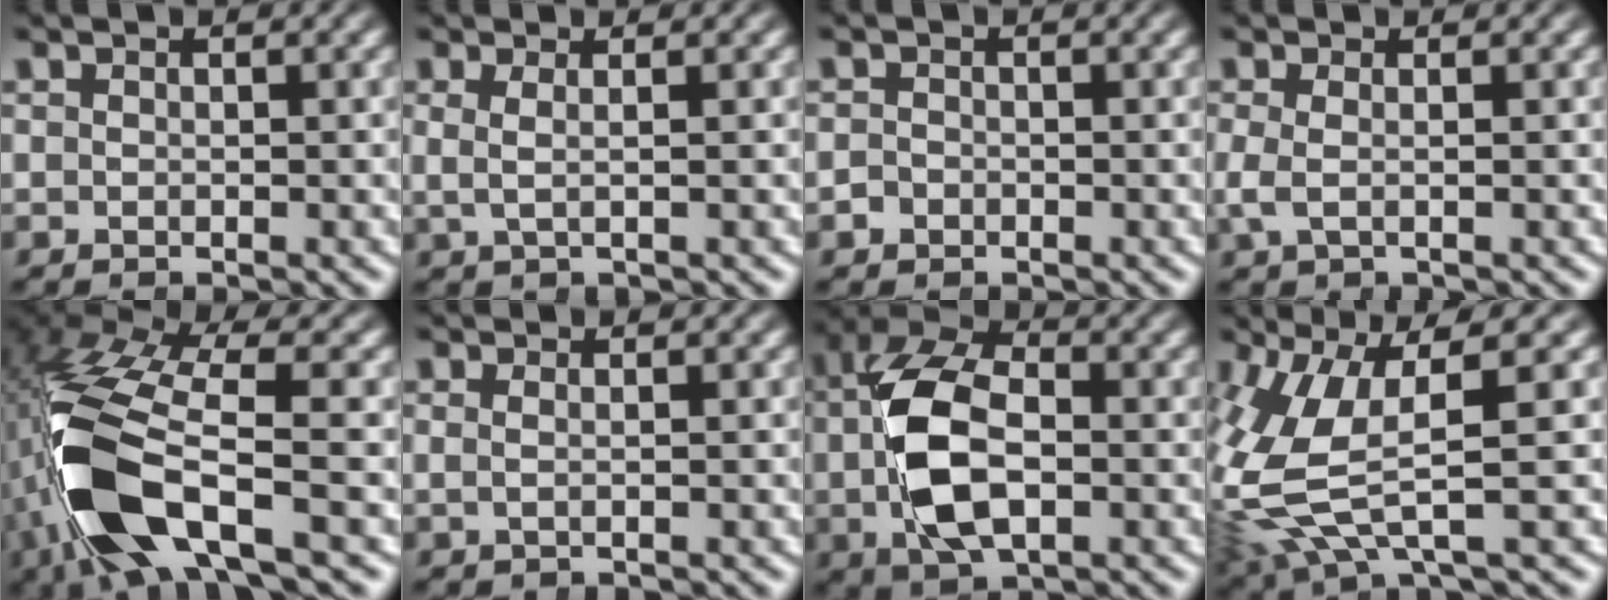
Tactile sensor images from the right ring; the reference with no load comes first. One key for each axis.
{"total": 1.7, "fx": 0.8, "fy": 0.3, "fz": 1.5, "tx": -0.028, "ty": 0.007, "tz": 0.013}
{"total": 0.9, "fx": -0.7, "fy": 0.6, "fz": -0.1, "tx": 0.000, "ty": -0.008, "tz": -0.010}
{"total": 1.4, "fx": -0.1, "fy": 0.5, "fz": 1.3, "tx": -0.038, "ty": -0.006, "tz": 0.005}
{"total": 11.4, "fx": -1.0, "fy": 5.7, "fz": 9.8, "tx": -0.222, "ty": -0.020, "tz": -0.007}
{"total": 0.9, "fx": 0.3, "fy": -0.8, "fz": 0.4, "tx": -0.005, "ty": 0.001, "tz": 0.008}
{"total": 9.7, "fx": 0.4, "fy": 5.9, "fz": 7.6, "tx": -0.158, "ty": -0.007, "tz": 0.009}
{"total": 7.3, "fx": -0.3, "fy": 4.0, "fz": 6.1, "tx": -0.148, "ty": -0.015, "tz": 0.008}